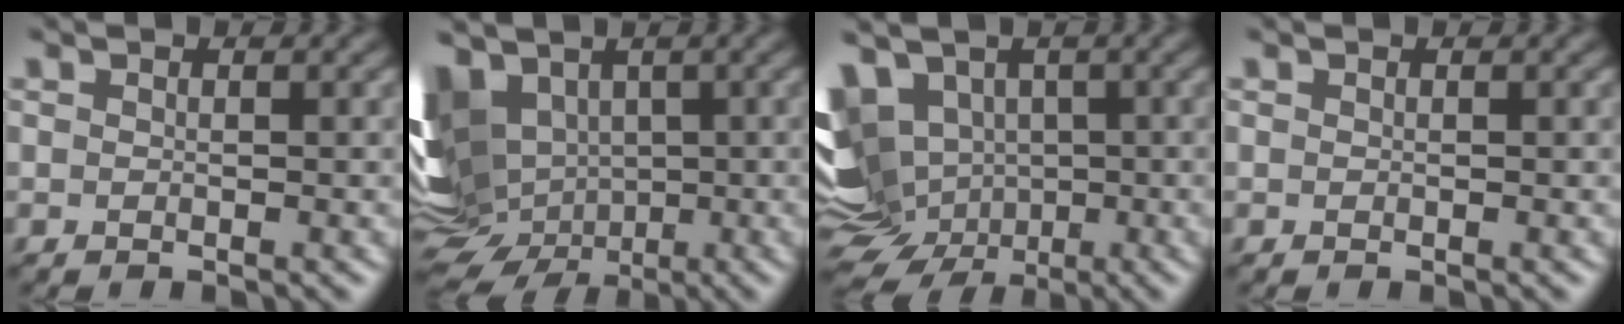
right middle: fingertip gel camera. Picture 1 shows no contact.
{"total": 11.1, "force": [0.0, 8.0, 7.6], "torque": [-0.157, -0.004, -0.004]}
{"total": 10.1, "force": [0.4, 7.9, 6.4], "torque": [-0.118, -0.002, 0.008]}
{"total": 0.0}